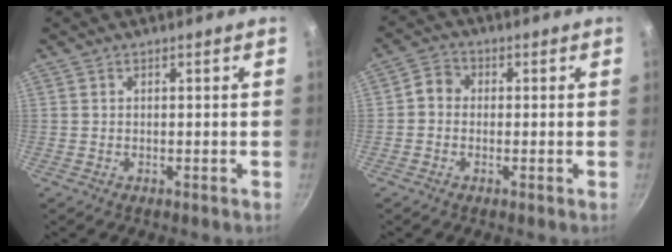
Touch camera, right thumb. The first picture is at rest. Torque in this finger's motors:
{"motor_torque": [0.29, 0.14, 0.39, 0.12, 0.15]}